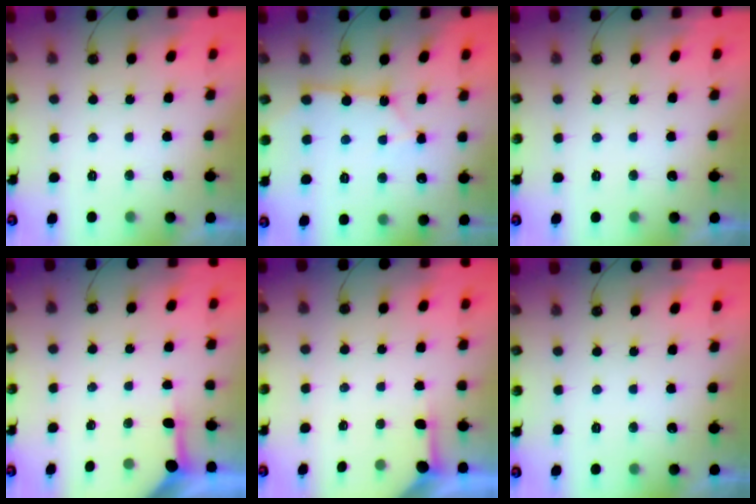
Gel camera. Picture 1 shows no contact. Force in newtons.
{"total": 5.1, "press": 5.1, "slide": 0.4}
{"total": 0.0}
{"total": 3.4, "press": 3.4, "slide": 0.4}
{"total": 2.4, "press": 2.4, "slide": 0.4}
{"total": 0.0}